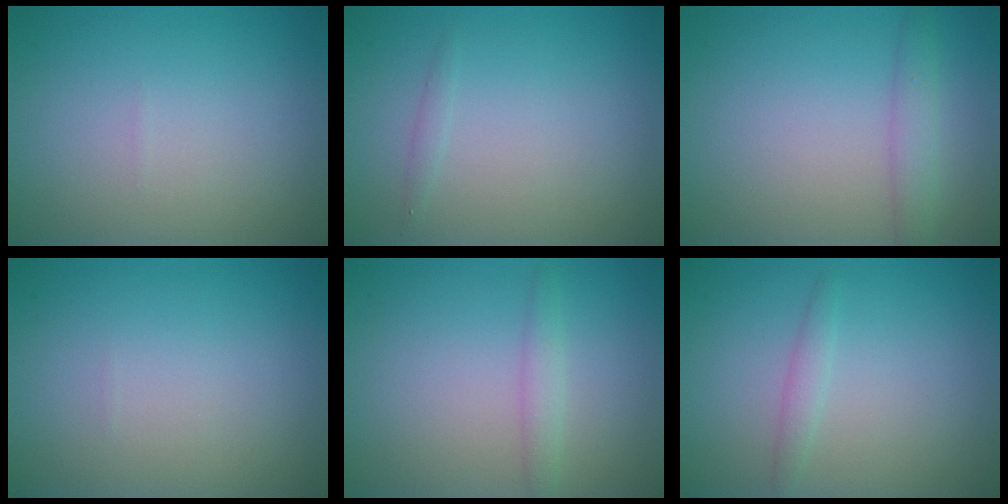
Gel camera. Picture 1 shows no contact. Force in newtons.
{"total": 0.6, "press": 0.6, "slide": 0.0}
{"total": 2.0, "press": 2.0, "slide": 0.0}
{"total": 0.0}
{"total": 1.4, "press": 1.4, "slide": 0.0}
{"total": 1.2, "press": 1.2, "slide": 0.0}